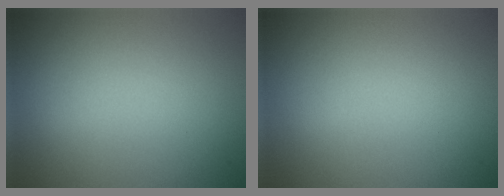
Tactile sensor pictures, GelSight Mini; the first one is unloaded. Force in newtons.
{"total": 0.0}